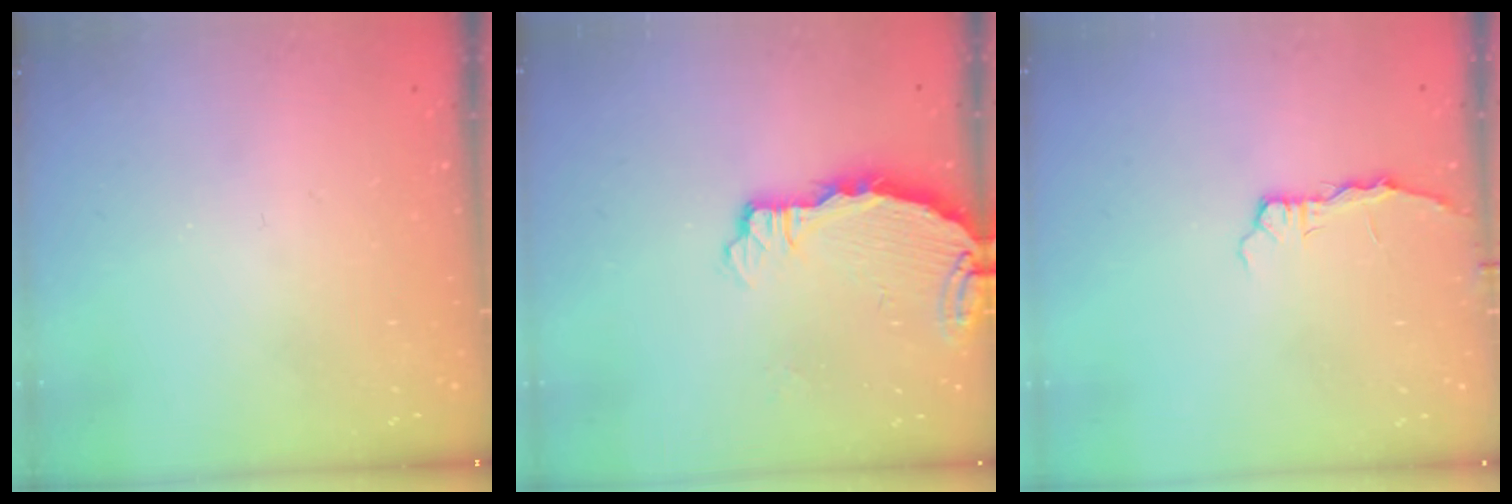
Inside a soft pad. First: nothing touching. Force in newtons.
{"total": 4.0, "press": 4.0, "slide": 0.5}
{"total": 2.8, "press": 2.8, "slide": 0.3}